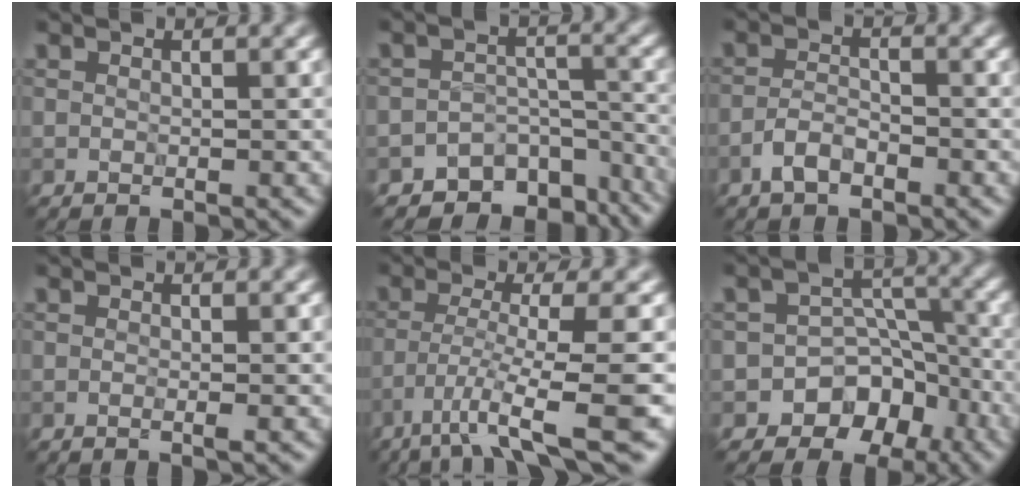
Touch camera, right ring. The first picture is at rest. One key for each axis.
{"total": 7.4, "fx": -5.8, "fy": 4.2, "fz": 1.7, "tx": -0.002, "ty": 0.001, "tz": -0.073}
{"total": 2.1, "fx": -1.5, "fy": 0.8, "fz": 1.2, "tx": -0.026, "ty": 0.009, "tz": -0.035}
{"total": 0.7, "fx": -0.1, "fy": 0.1, "fz": 0.6, "tx": -0.012, "ty": -0.005, "tz": -0.006}
{"total": 7.2, "fx": -3.8, "fy": 0.8, "fz": 6.0, "tx": -0.091, "ty": -0.002, "tz": -0.068}
{"total": 7.3, "fx": -4.4, "fy": 5.8, "fz": 1.0, "tx": 0.026, "ty": 0.010, "tz": -0.086}